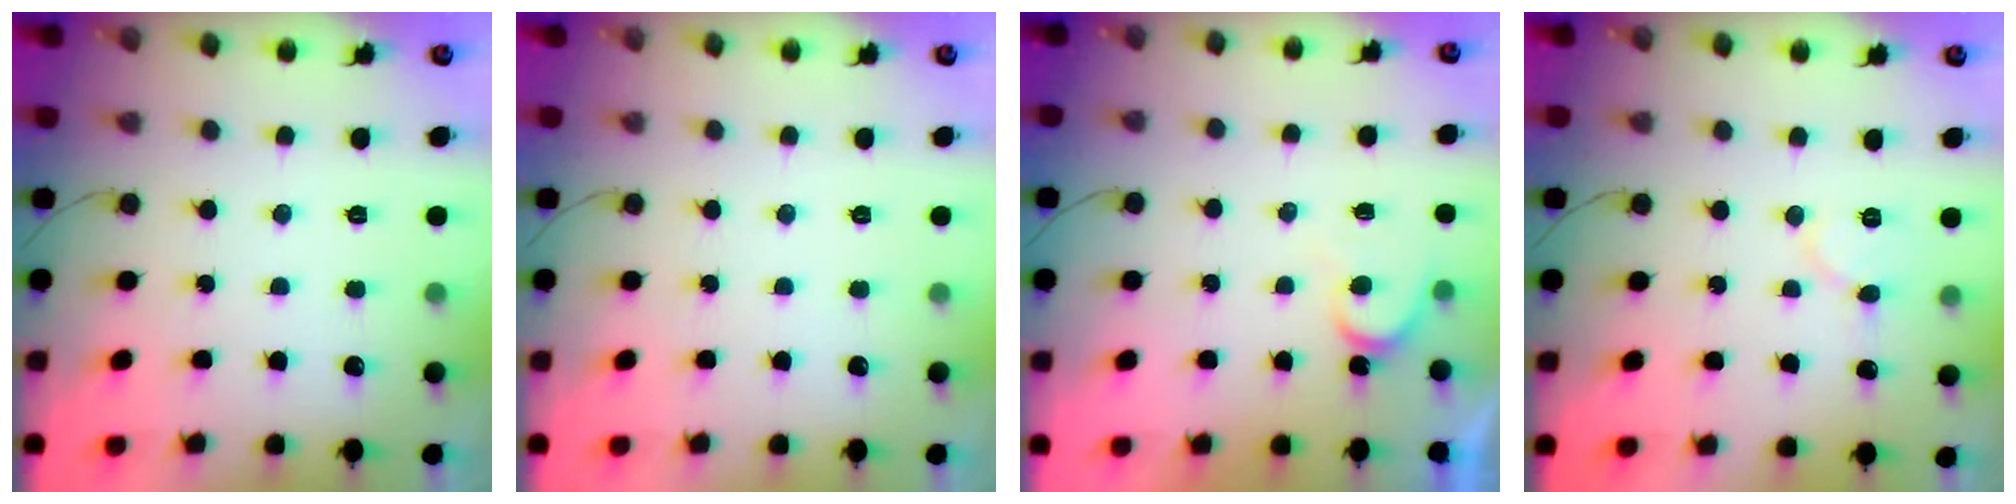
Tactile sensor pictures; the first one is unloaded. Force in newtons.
{"total": 0.0}
{"total": 5.7, "press": 5.7, "slide": 0.4}
{"total": 5.0, "press": 4.9, "slide": 0.5}